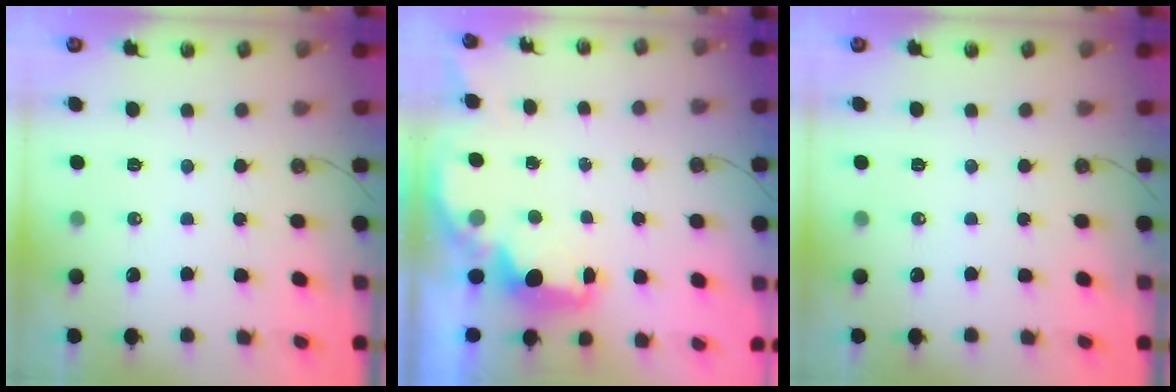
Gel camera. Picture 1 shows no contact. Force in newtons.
{"total": 2.3, "press": 2.2, "slide": 0.7}
{"total": 0.0}